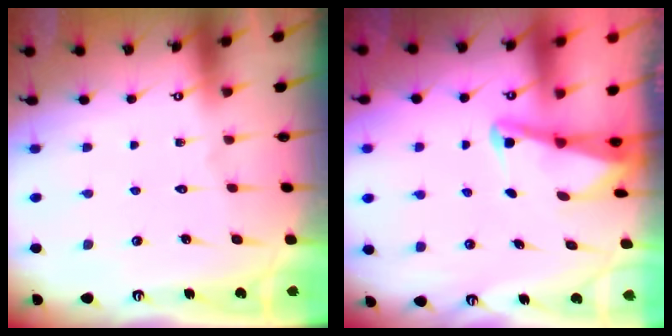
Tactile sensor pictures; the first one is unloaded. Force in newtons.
{"total": 2.1, "press": 2.1, "slide": 0.3}